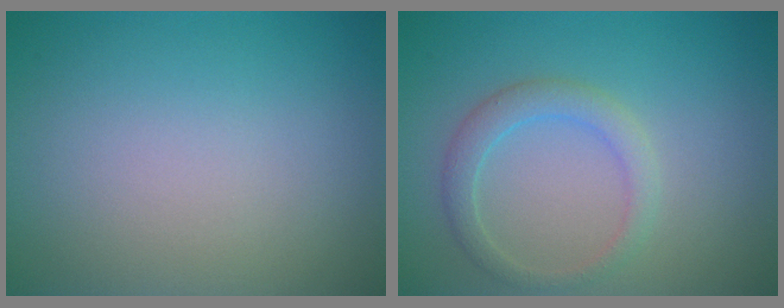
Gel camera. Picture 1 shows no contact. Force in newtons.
{"total": 2.3, "press": 2.3, "slide": 0.2}